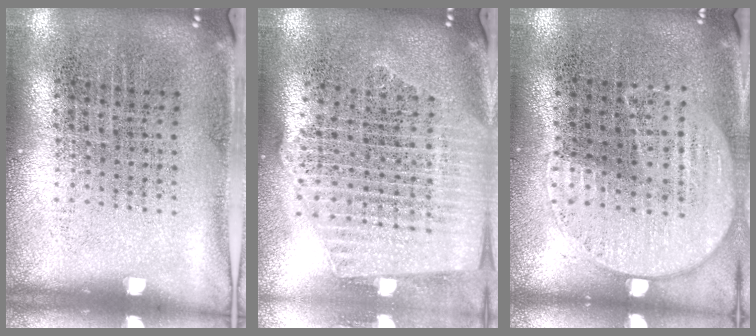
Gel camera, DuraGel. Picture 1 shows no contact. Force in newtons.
{"total": 2.4, "press": 2.2, "slide": 1.2}
{"total": 1.2, "press": 1.0, "slide": 0.7}